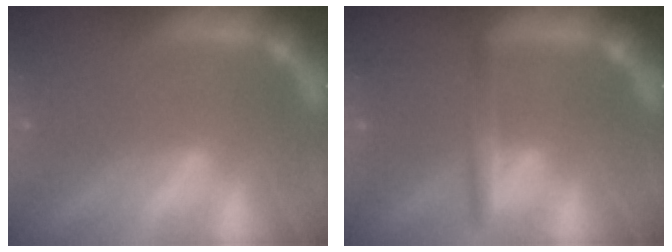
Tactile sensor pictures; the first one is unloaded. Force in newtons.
{"total": 2.4}